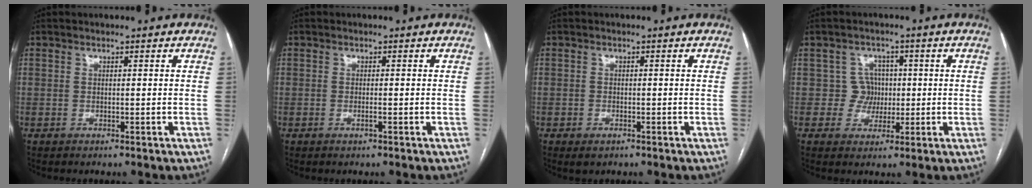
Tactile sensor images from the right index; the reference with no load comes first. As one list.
[{"total": 0.9, "force": [-0.4, 0.0, 0.8], "torque": [-0.019, -0.001, -0.006]}, {"total": 1.6, "force": [-0.9, 0.9, 0.9], "torque": [-0.015, 0.001, -0.007]}, {"total": 3.8, "force": [0.1, 3.8, 0.2], "torque": [0.009, 0.015, 0.004]}]